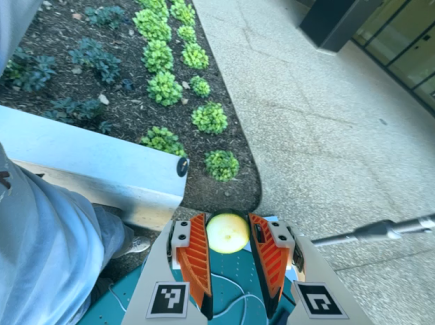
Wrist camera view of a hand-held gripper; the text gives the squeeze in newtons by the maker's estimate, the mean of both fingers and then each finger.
{"total": 10.3, "left": 11.4, "right": 9.3}